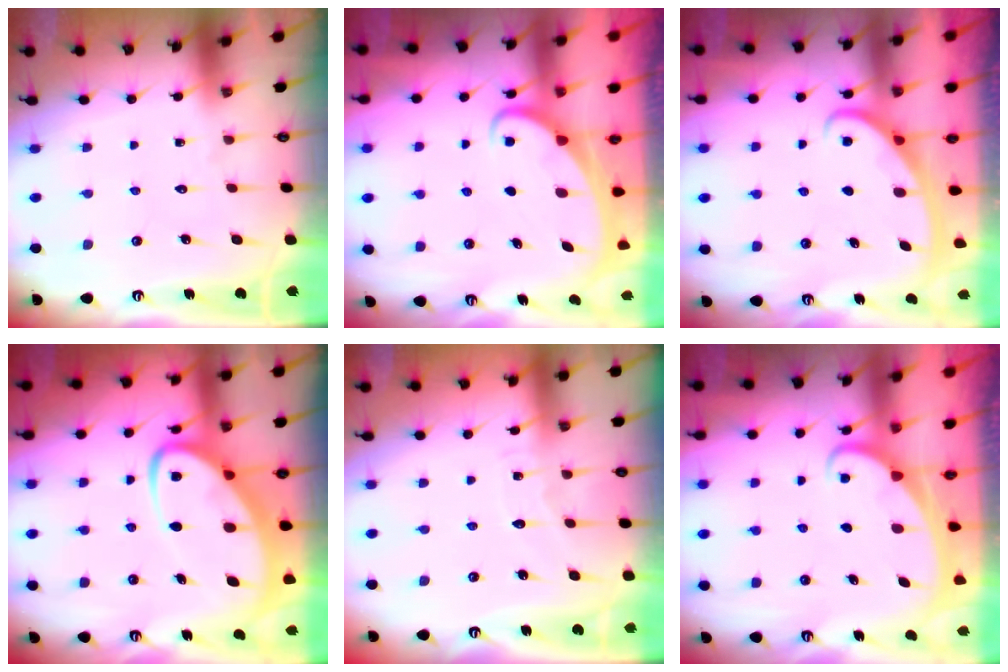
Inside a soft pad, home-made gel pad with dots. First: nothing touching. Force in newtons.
{"total": 2.4, "press": 2.3, "slide": 0.3}
{"total": 2.9, "press": 2.9, "slide": 0.4}
{"total": 9.4, "press": 9.4, "slide": 1.1}
{"total": 3.3, "press": 3.2, "slide": 0.4}
{"total": 2.0, "press": 2.0, "slide": 0.2}